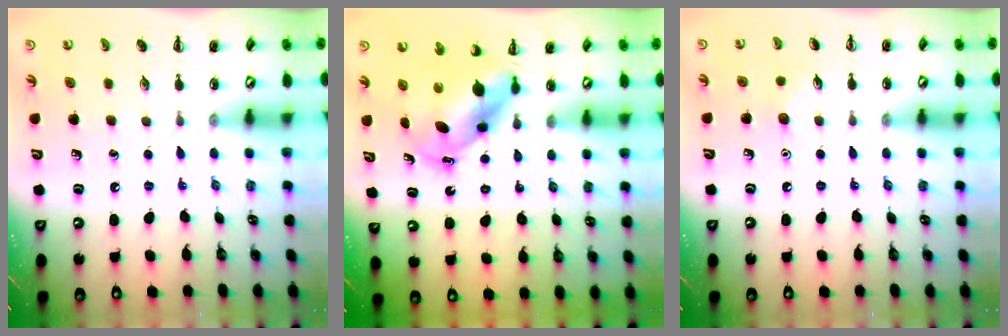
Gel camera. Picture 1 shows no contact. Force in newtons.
{"total": 6.6, "press": 6.3, "slide": 1.9}
{"total": 4.9, "press": 4.7, "slide": 1.5}